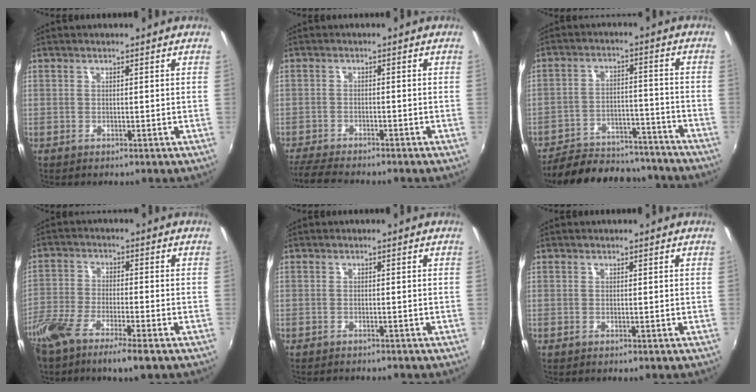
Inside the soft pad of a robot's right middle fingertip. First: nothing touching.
{"total": 6.9, "force": [-6.3, 0.8, 2.7], "torque": [-0.076, -0.022, -0.109]}
{"total": 20.7, "force": [-18.2, 6.7, 7.0], "torque": [-0.148, 0.011, -0.245]}
{"total": 9.5, "force": [-6.9, 1.5, 6.4], "torque": [-0.149, -0.024, -0.138]}
{"total": 2.8, "force": [-2.7, 0.4, 0.7], "torque": [-0.023, -0.014, -0.045]}
{"total": 0.0}